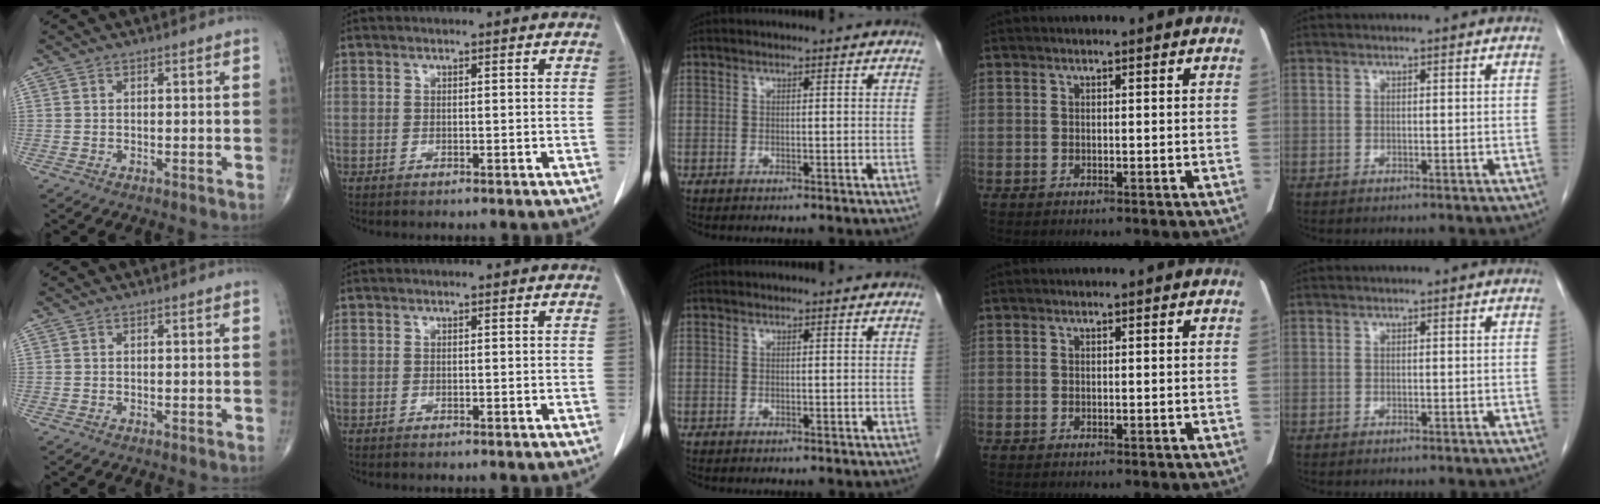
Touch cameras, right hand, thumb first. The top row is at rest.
{}